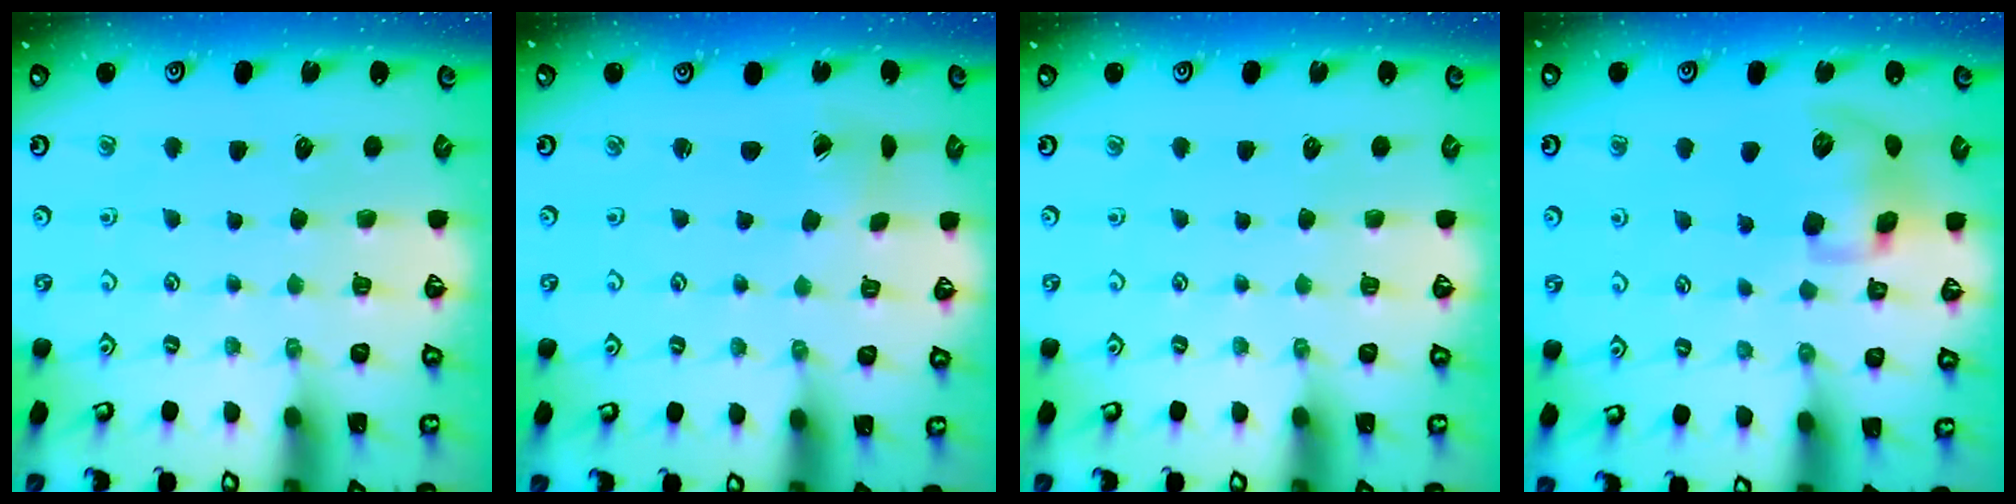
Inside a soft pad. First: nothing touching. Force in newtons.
{"total": 1.7, "press": 1.7, "slide": 0.1}
{"total": 0.0}
{"total": 11.7, "press": 11.5, "slide": 2.0}